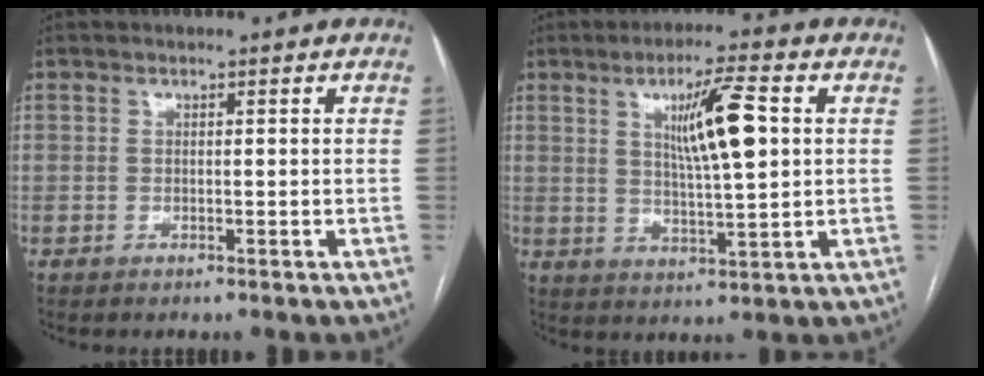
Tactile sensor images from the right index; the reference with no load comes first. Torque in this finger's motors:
{"motor_torque": [0.42, 0.15, 0.28, 0.13]}